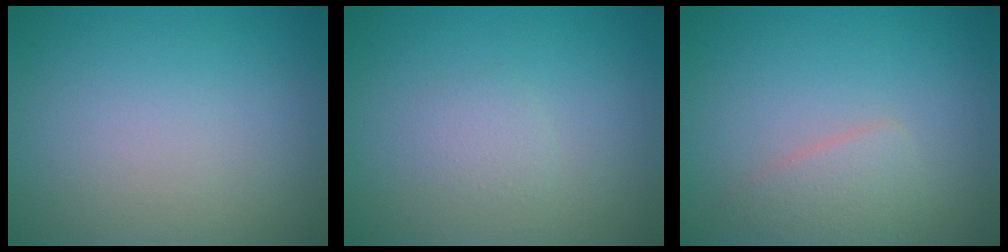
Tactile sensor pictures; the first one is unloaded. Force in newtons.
{"total": 1.0, "press": 1.0, "slide": 0.0}
{"total": 2.2, "press": 2.2, "slide": 0.0}